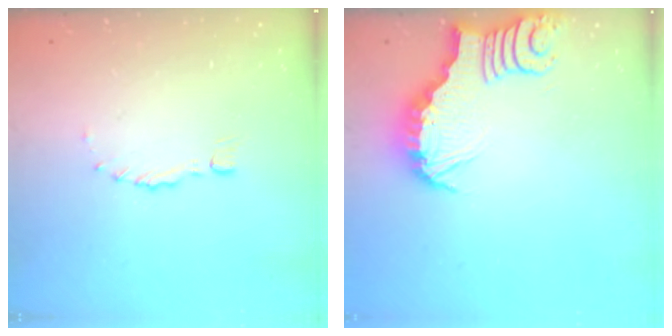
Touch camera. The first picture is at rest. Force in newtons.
{"total": 3.9, "press": 3.9, "slide": 0.0}